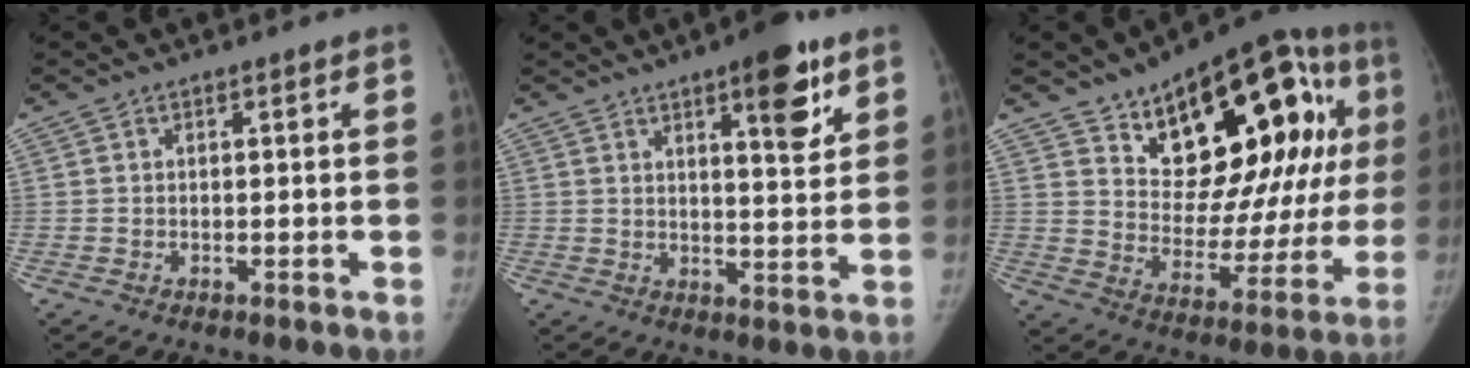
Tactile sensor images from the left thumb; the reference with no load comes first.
{"total": 10.0, "force": [5.6, 3.0, 7.8], "torque": [-0.088, -0.029, 0.075]}
{"total": 27.7, "force": [10.8, 13.4, 21.7], "torque": [-0.257, -0.004, 0.166]}